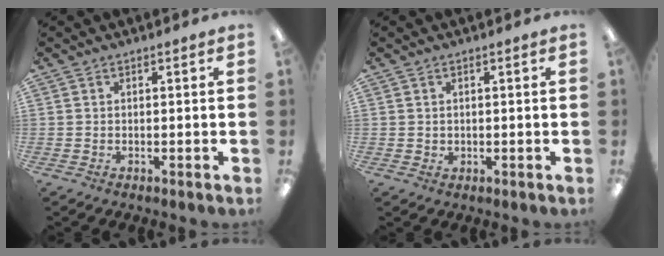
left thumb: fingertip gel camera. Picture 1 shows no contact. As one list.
[{"total": 1.1, "force": [0.6, 0.9, 0.2], "torque": [-0.006, 0.004, 0.011]}]